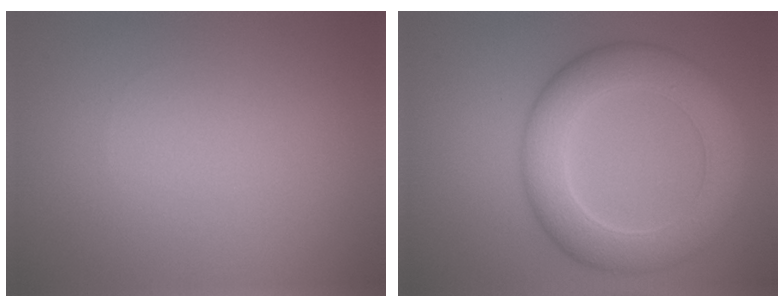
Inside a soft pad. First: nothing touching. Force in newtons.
{"total": 7.4, "press": 7.4, "slide": 0.1}